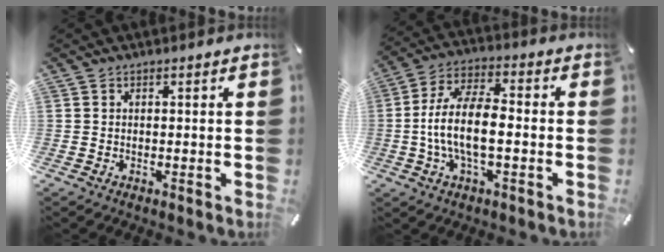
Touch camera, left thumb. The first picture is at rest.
{"total": 11.7, "force": [-2.1, 5.2, 10.2], "torque": [-0.212, 0.005, -0.039]}